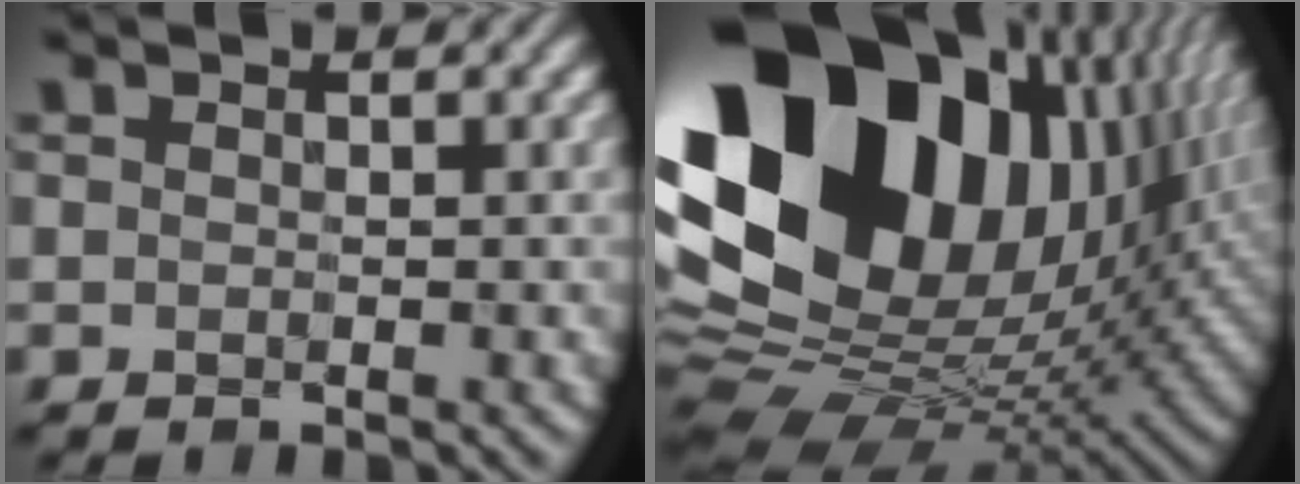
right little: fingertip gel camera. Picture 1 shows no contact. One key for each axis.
{"total": 21.2, "fx": 6.3, "fy": 14.3, "fz": 14.3, "tx": -0.301, "ty": 0.022, "tz": 0.116}